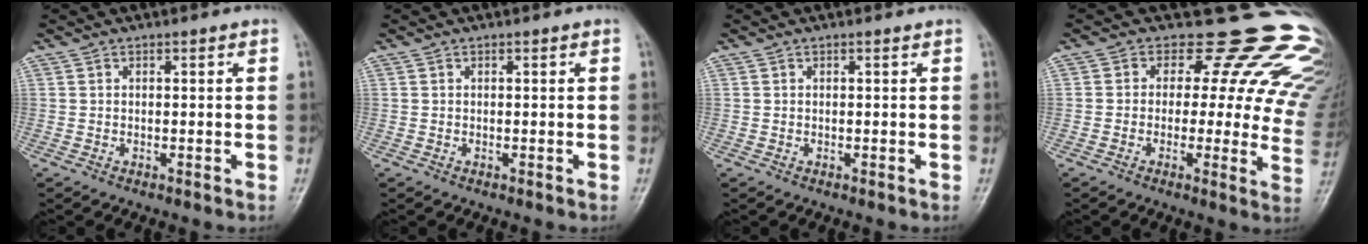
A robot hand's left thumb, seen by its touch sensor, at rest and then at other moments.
{"total": 0.0}
{"total": 0.0}
{"total": 20.4, "force": [12.5, 10.5, 12.2], "torque": [-0.092, -0.042, 0.115]}